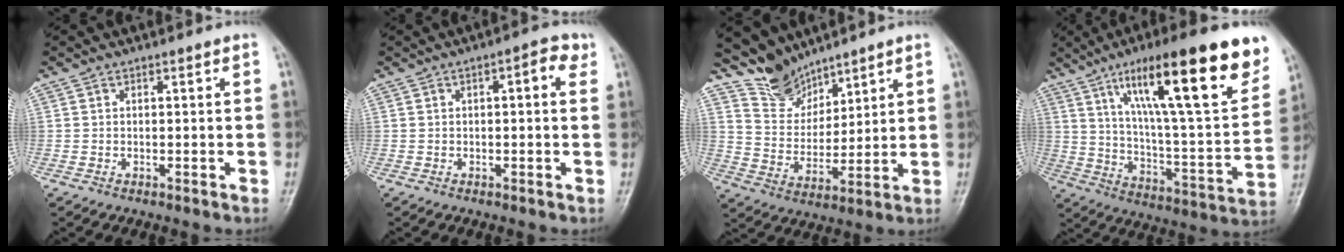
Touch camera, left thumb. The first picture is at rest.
{"total": 2.8, "force": [0.9, 1.0, 2.5], "torque": [-0.033, 0.006, 0.007]}
{"total": 8.5, "force": [7.8, 3.4, 0.4], "torque": [0.014, -0.059, 0.165]}
{"total": 27.6, "force": [14.7, 6.0, 22.5], "torque": [-0.328, -0.034, 0.240]}